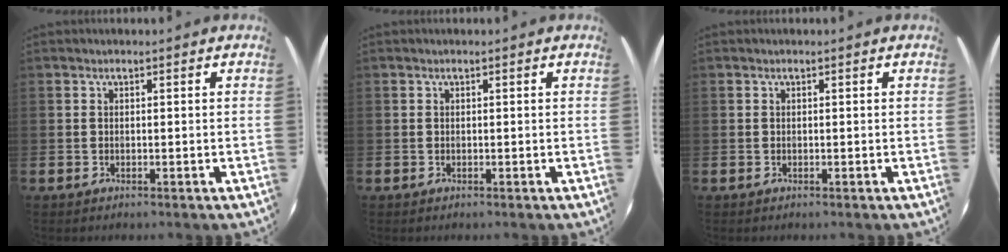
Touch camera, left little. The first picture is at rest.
{"total": 0.0}
{"total": 0.0}